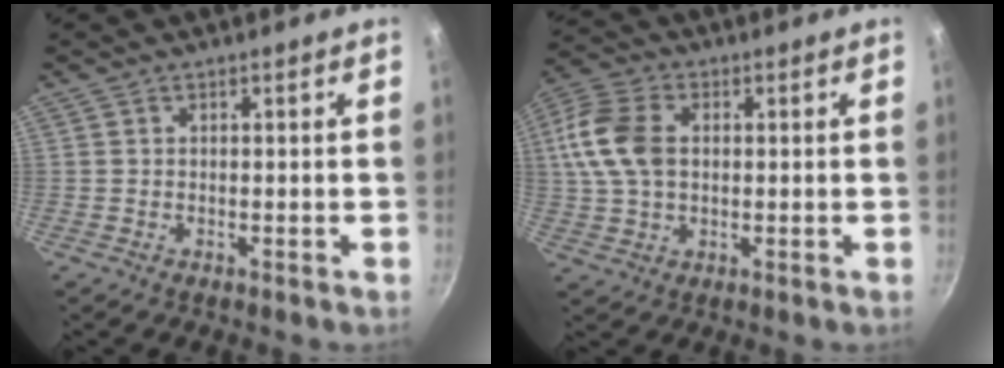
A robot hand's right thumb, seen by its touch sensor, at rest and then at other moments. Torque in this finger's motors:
{"motor_torque": [0.15, 0.26, 1.21, 0.37, 0.14]}